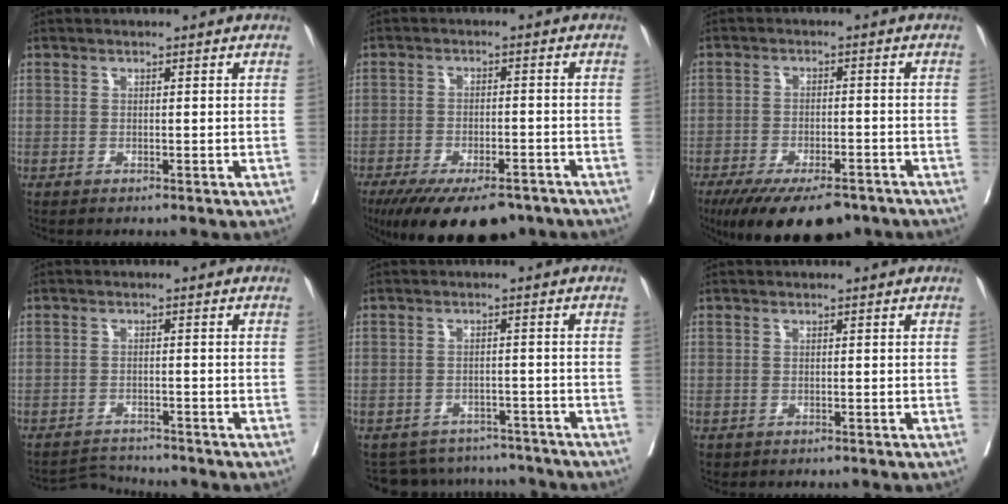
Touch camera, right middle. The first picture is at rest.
{"total": 14.0, "force": [-10.5, 5.5, 7.5], "torque": [-0.128, -0.017, -0.153]}
{"total": 12.6, "force": [-9.4, 4.8, 6.9], "torque": [-0.111, -0.013, -0.141]}
{"total": 3.3, "force": [-3.1, -0.5, -1.1], "torque": [0.018, -0.010, -0.050]}
{"total": 9.6, "force": [-8.9, 3.4, 0.1], "torque": [-0.003, 0.018, -0.110]}
{"total": 0.6, "force": [-0.3, 0.4, 0.0], "torque": [-0.012, 0.001, -0.002]}